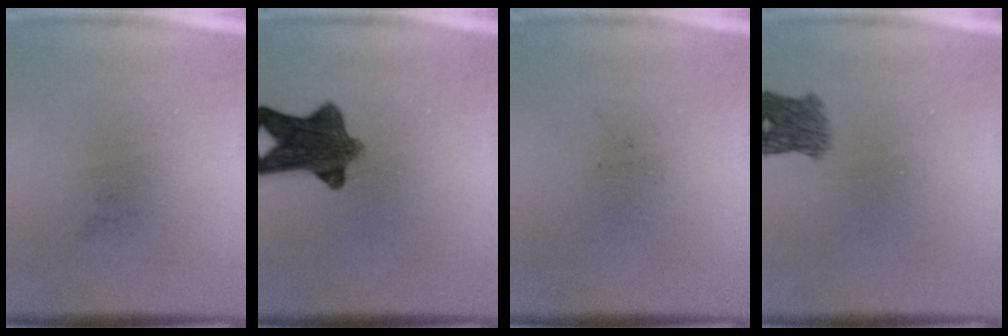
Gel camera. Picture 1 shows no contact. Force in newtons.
{"total": 9.4}
{"total": 0.0}
{"total": 3.6}